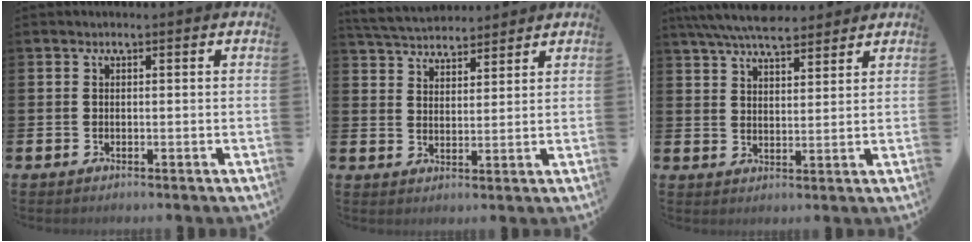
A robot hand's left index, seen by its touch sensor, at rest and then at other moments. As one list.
[{"total": 4.9, "force": [4.7, 1.0, 0.4], "torque": [-0.032, -0.021, 0.087]}, {"total": 6.7, "force": [6.2, 1.6, 1.9], "torque": [-0.055, -0.023, 0.115]}]